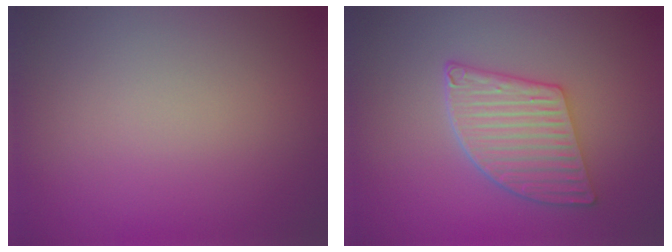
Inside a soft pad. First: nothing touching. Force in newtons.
{"total": 5.2, "press": 4.2, "slide": 3.0}